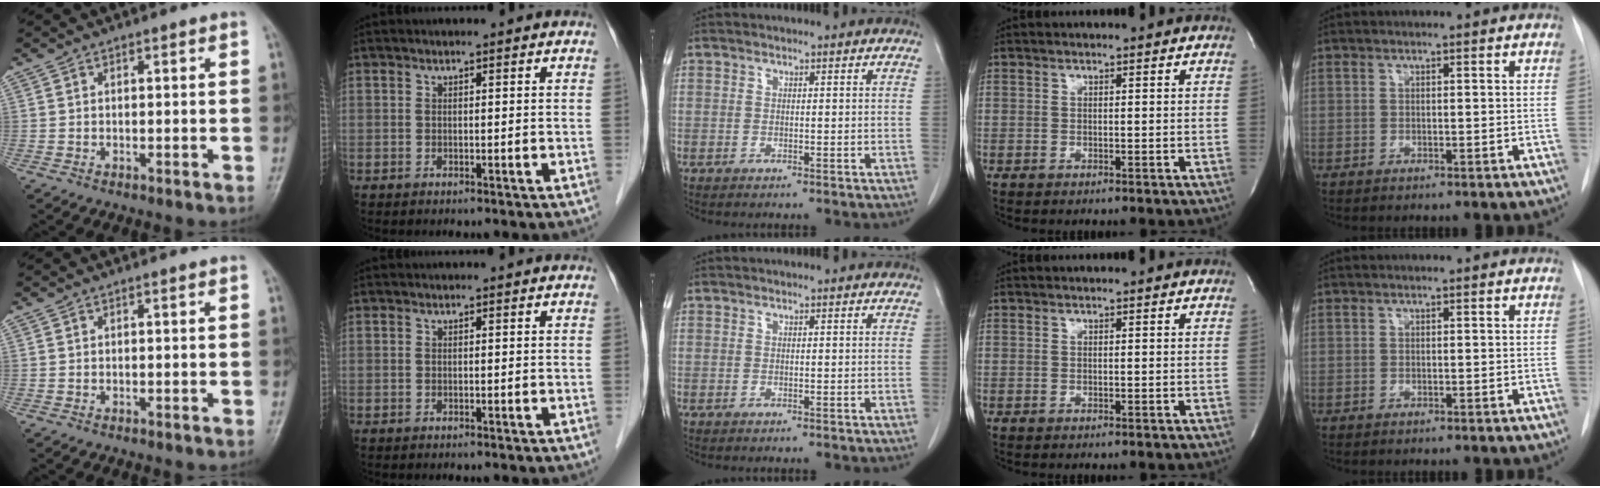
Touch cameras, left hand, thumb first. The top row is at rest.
{}